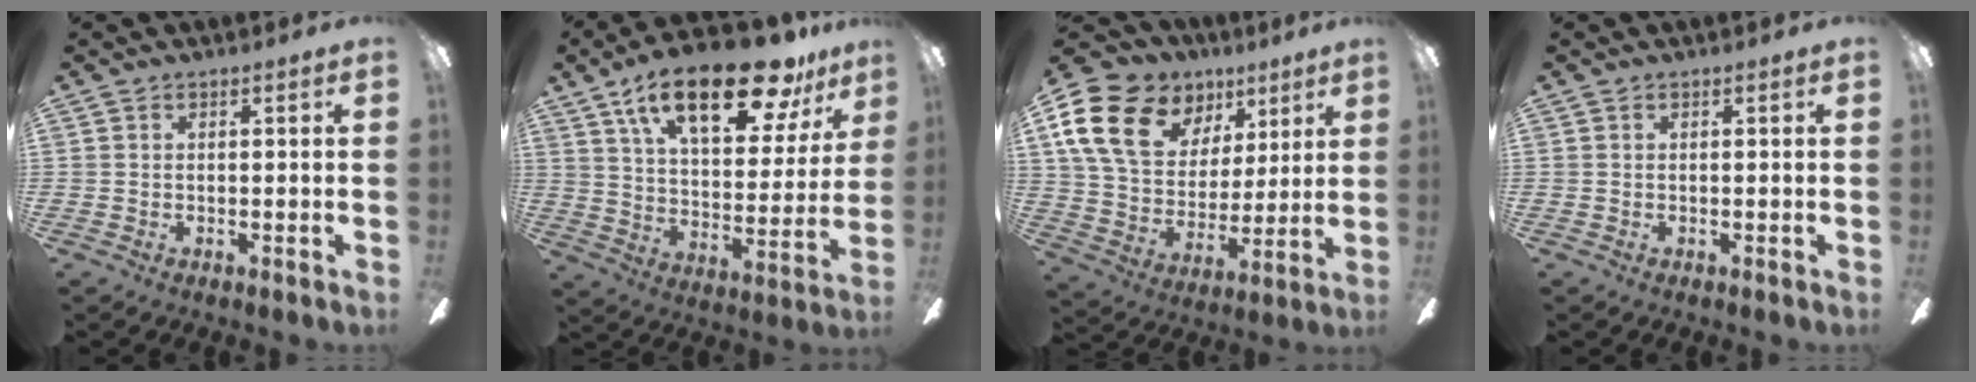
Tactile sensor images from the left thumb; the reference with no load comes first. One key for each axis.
{"total": 23.4, "fx": 15.1, "fy": 9.1, "fz": 15.4, "tx": -0.246, "ty": -0.078, "tz": 0.251}
{"total": 20.5, "fx": 10.2, "fy": 14.0, "fz": 10.9, "tx": -0.204, "ty": -0.033, "tz": 0.192}
{"total": 0.0}